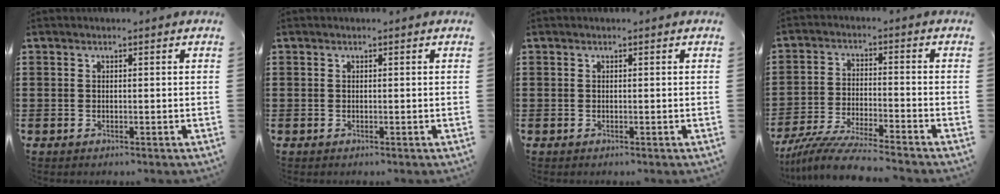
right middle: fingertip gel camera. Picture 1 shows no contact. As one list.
[{"total": 0.0}, {"total": 0.0}, {"total": 7.5, "force": [-7.0, -0.1, 2.7], "torque": [-0.060, -0.010, -0.137]}]